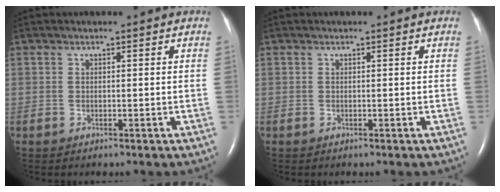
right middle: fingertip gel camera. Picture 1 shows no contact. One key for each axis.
{"total": 0.0}